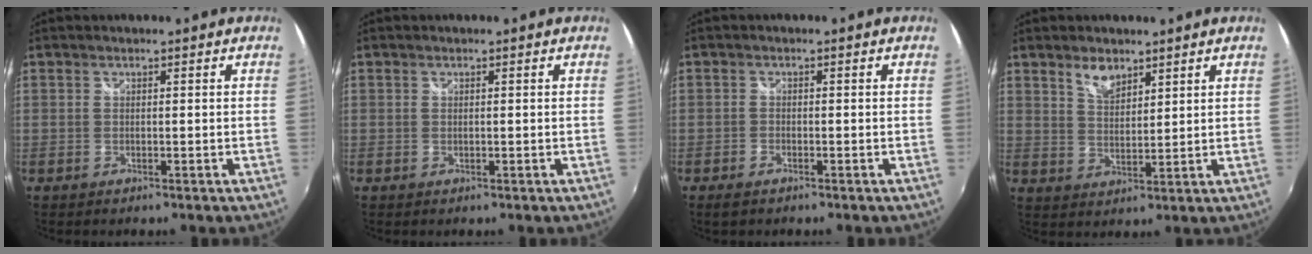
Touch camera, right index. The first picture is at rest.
{"total": 0.0}
{"total": 2.0, "force": [-1.5, 0.9, 0.9], "torque": [-0.026, -0.004, -0.030]}
{"total": 4.8, "force": [3.4, 2.3, 2.6], "torque": [-0.041, 0.002, 0.062]}